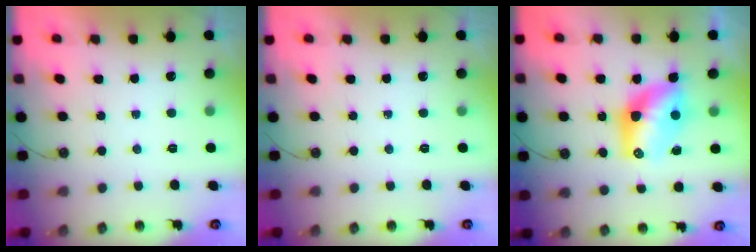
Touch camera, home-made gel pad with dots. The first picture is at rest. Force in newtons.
{"total": 0.0}
{"total": 11.9, "press": 11.3, "slide": 3.6}